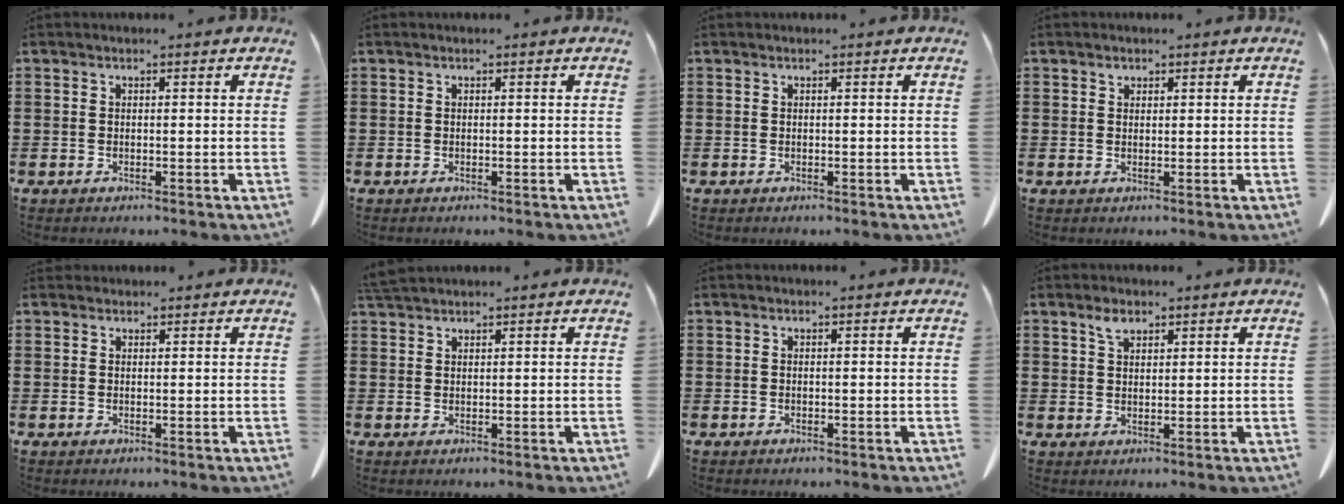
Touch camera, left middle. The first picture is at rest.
{"total": 0.0}
{"total": 0.0}
{"total": 1.0, "force": [0.7, 0.6, 0.2], "torque": [-0.006, -0.001, 0.016]}
{"total": 0.9, "force": [0.8, 0.4, 0.0], "torque": [-0.003, 0.000, 0.017]}
{"total": 2.2, "force": [2.1, 0.2, 0.7], "torque": [-0.021, 0.002, 0.042]}
{"total": 0.0}
{"total": 2.4, "force": [1.7, 1.2, 1.2], "torque": [-0.021, -0.004, 0.032]}